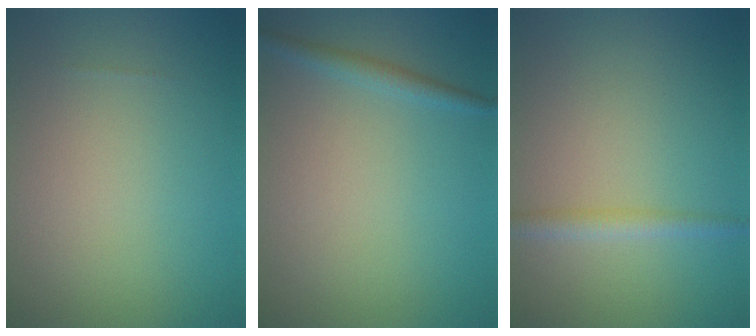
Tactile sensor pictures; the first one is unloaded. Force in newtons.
{"total": 1.5, "press": 1.5, "slide": 0.1}
{"total": 1.8, "press": 1.8, "slide": 0.0}